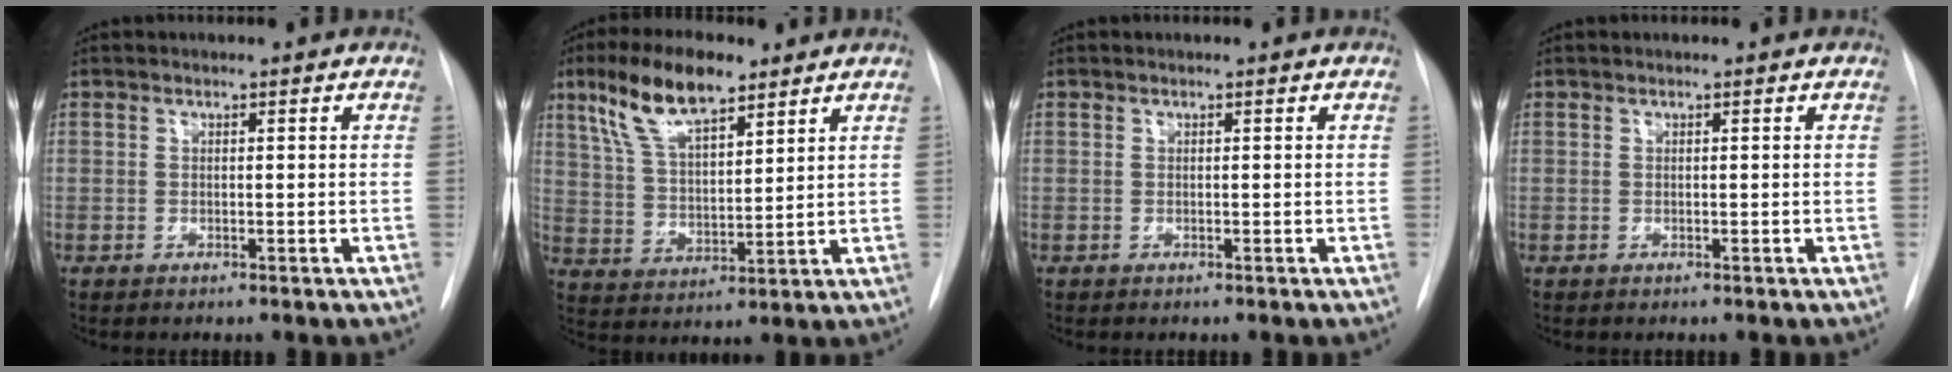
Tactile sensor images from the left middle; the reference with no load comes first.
{"total": 12.1, "force": [7.8, 3.7, 8.4], "torque": [-0.168, 0.018, 0.151]}
{"total": 0.0}
{"total": 0.0}